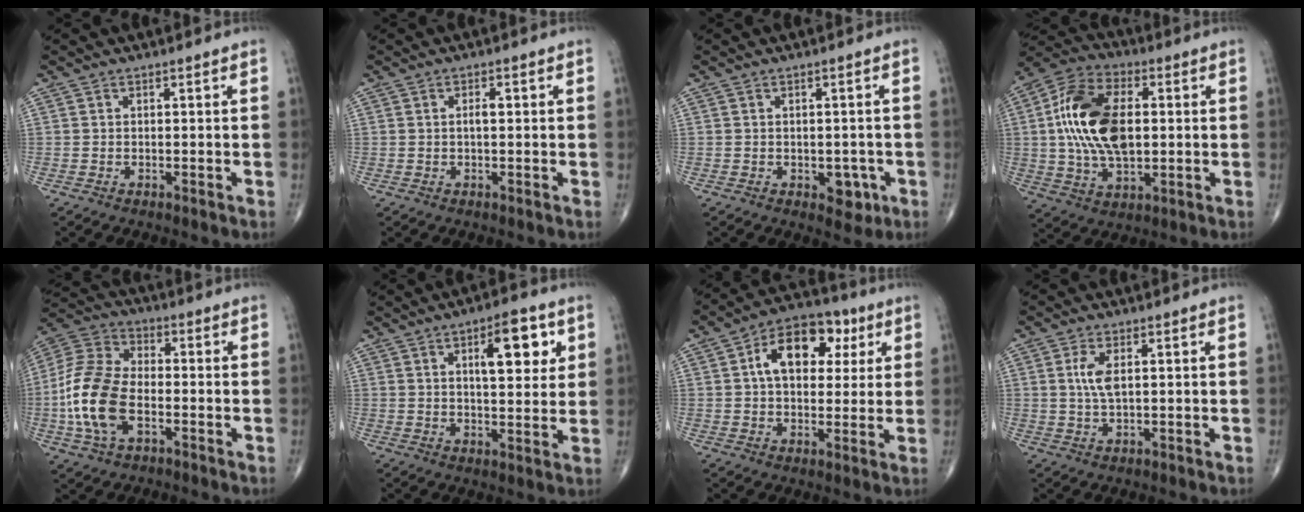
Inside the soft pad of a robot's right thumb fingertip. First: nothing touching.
{"total": 1.6, "force": [0.3, 0.6, 1.5], "torque": [-0.028, 0.002, 0.004]}
{"total": 4.0, "force": [-1.4, 2.6, 2.7], "torque": [-0.005, 0.004, -0.011]}
{"total": 18.2, "force": [1.6, 10.3, 14.9], "torque": [-0.282, 0.013, 0.028]}
{"total": 15.1, "force": [-3.5, 8.6, 11.9], "torque": [-0.252, 0.023, -0.071]}
{"total": 10.8, "force": [4.1, 4.2, 9.0], "torque": [-0.103, -0.017, 0.059]}
{"total": 13.8, "force": [4.0, 8.9, 9.8], "torque": [-0.120, 0.012, 0.056]}
{"total": 4.1, "force": [1.0, 1.6, 3.7], "torque": [-0.082, -0.002, 0.022]}